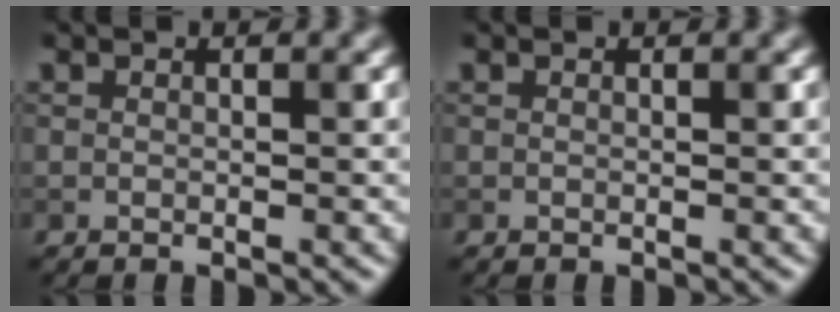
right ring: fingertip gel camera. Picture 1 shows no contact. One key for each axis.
{"total": 0.0}